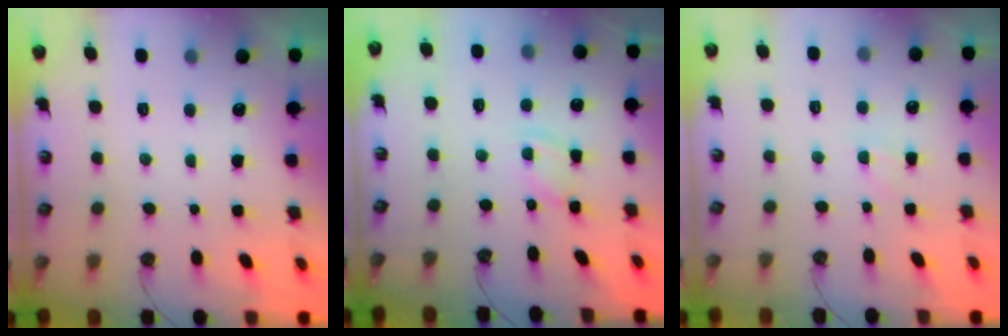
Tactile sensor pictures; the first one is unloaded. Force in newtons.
{"total": 3.0, "press": 3.0, "slide": 0.4}
{"total": 2.9, "press": 2.9, "slide": 0.5}